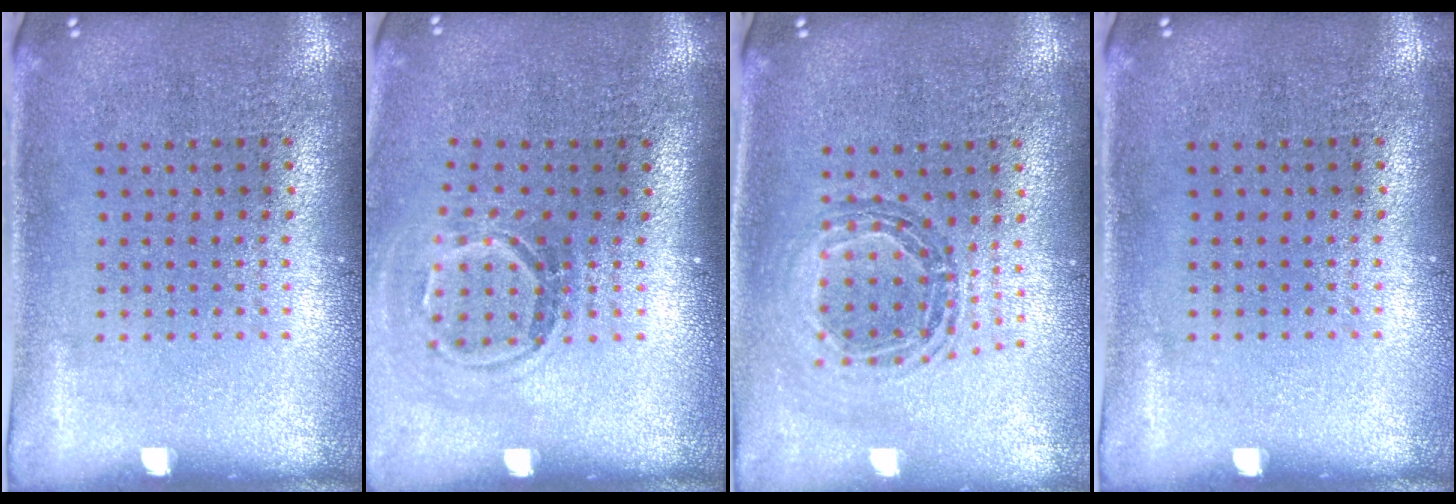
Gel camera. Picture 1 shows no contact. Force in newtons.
{"total": 1.7, "press": 1.2, "slide": 1.1}
{"total": 0.8, "press": 0.8, "slide": 0.1}
{"total": 0.0}